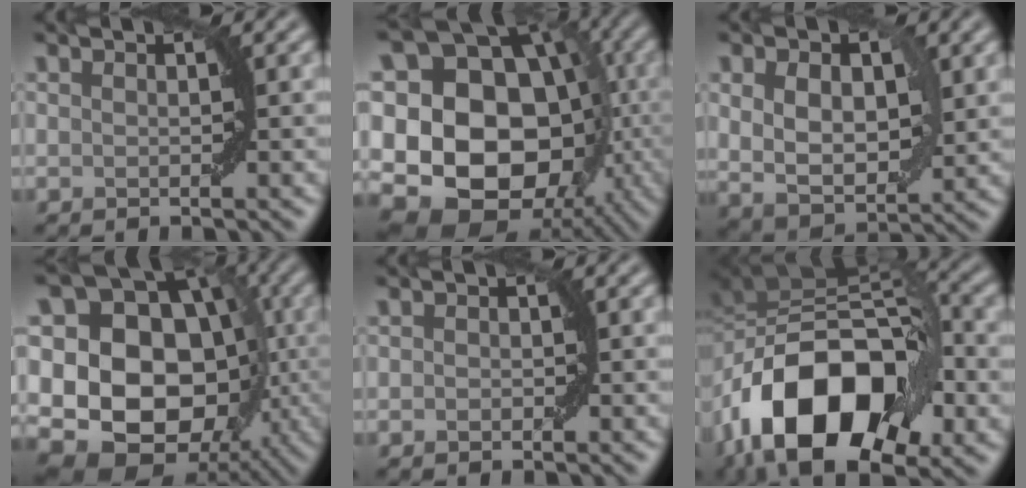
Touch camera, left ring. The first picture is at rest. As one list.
[{"total": 17.7, "force": [-1.9, 14.4, 10.2], "torque": [-0.140, 0.003, -0.045]}, {"total": 5.9, "force": [1.0, 3.9, 4.4], "torque": [-0.078, -0.005, 0.022]}, {"total": 16.3, "force": [-1.0, 13.1, 9.6], "torque": [-0.120, 0.008, -0.035]}, {"total": 0.8, "force": [-0.3, 0.5, 0.5], "torque": [-0.007, 0.002, -0.005]}, {"total": 14.5, "force": [-5.5, 9.0, 9.9], "torque": [-0.161, 0.007, -0.107]}]